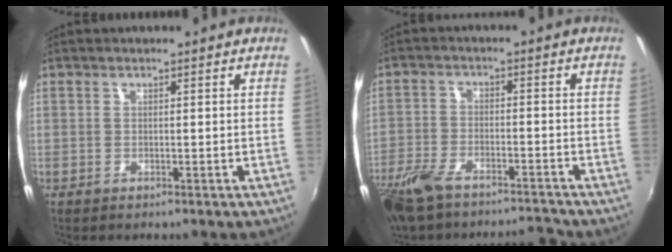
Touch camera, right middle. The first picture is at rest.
{"total": 12.1, "force": [-10.3, 3.5, 5.4], "torque": [-0.139, -0.014, -0.189]}